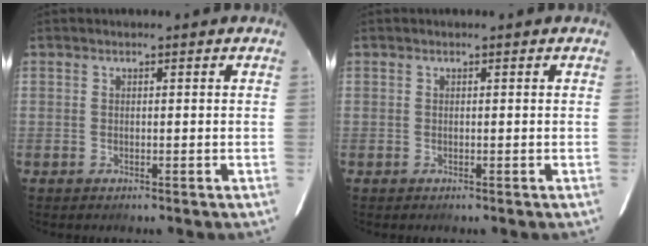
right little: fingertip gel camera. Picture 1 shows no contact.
{"total": 0.0}